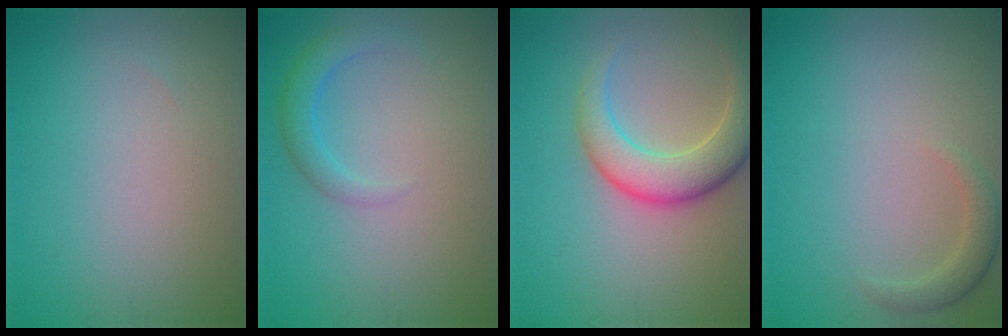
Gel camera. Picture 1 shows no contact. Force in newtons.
{"total": 2.4, "press": 2.4, "slide": 0.1}
{"total": 5.7, "press": 5.6, "slide": 0.5}
{"total": 1.9, "press": 1.9, "slide": 0.3}